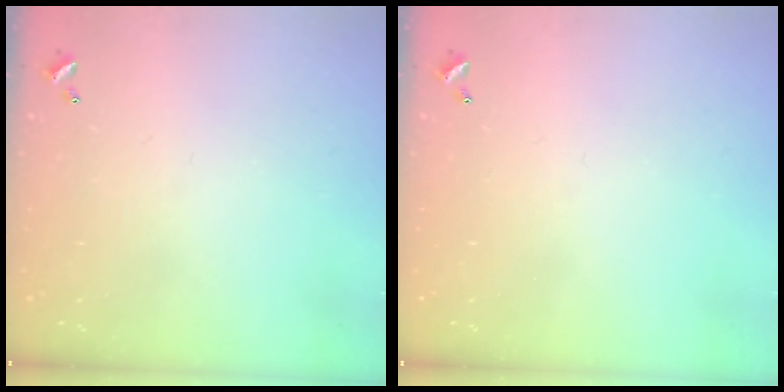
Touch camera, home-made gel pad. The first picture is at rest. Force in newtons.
{"total": 0.0}